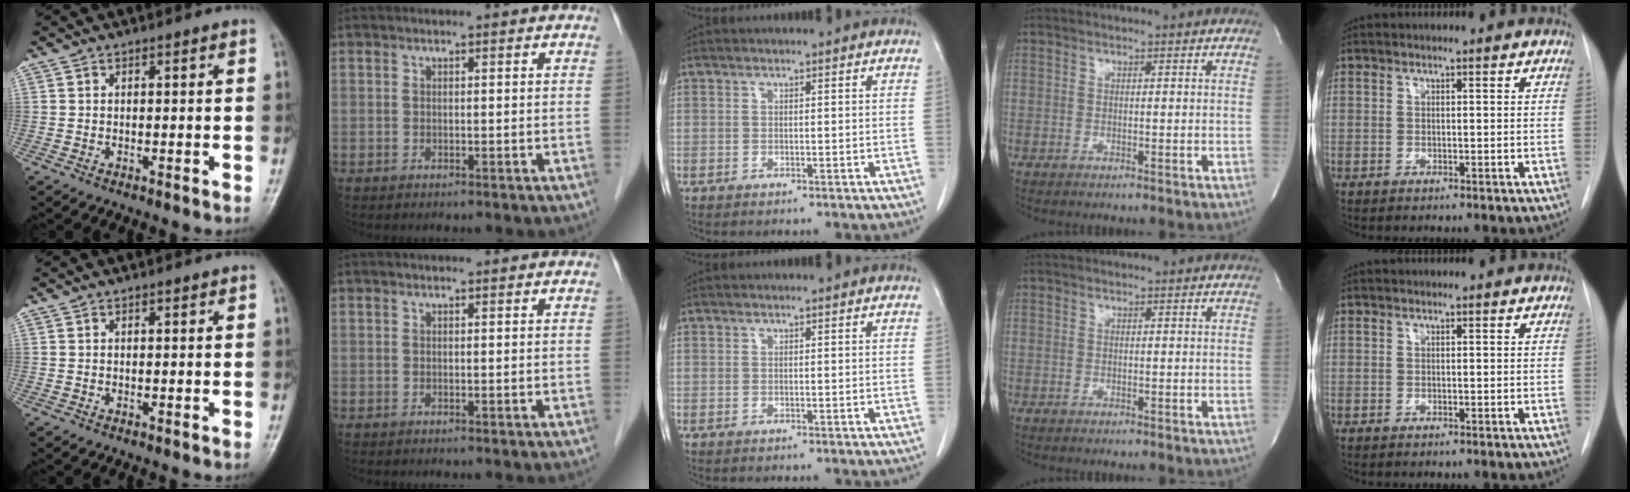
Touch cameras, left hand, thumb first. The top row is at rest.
{}